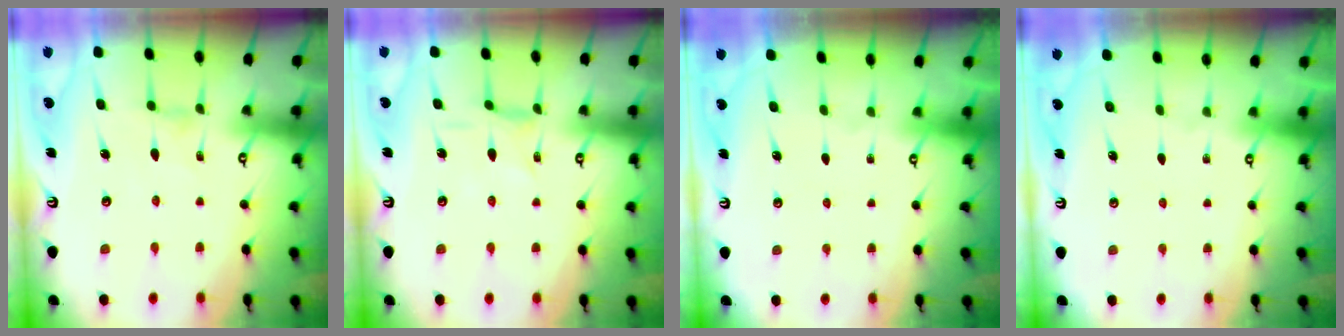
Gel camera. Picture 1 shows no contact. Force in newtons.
{"total": 1.2, "press": 1.1, "slide": 0.4}
{"total": 0.0}
{"total": 0.0}